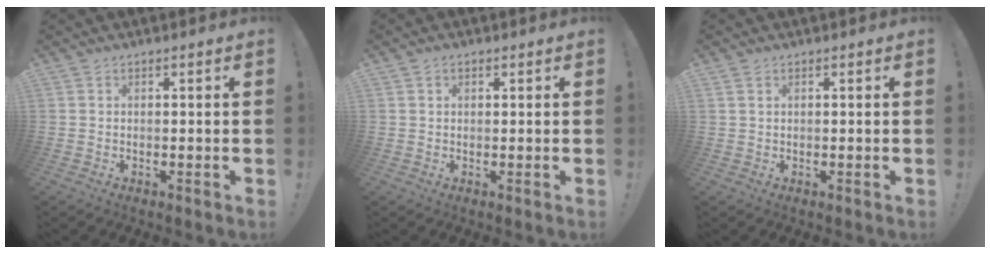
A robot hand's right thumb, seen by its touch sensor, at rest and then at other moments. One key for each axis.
{"total": 1.2, "fx": 0.7, "fy": 0.9, "fz": 0.5, "tx": -0.005, "ty": 0.000, "tz": 0.011}
{"total": 1.2, "fx": 0.8, "fy": 0.7, "fz": 0.6, "tx": -0.011, "ty": 0.002, "tz": 0.016}